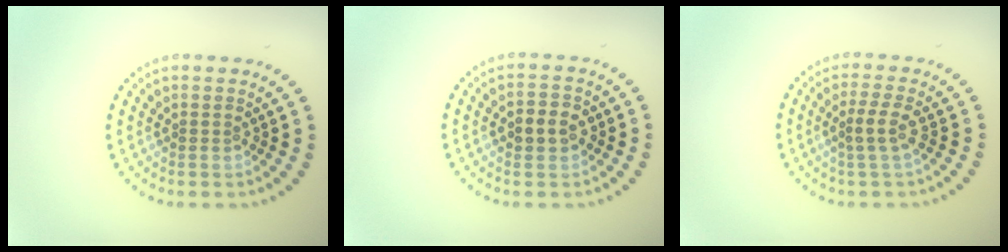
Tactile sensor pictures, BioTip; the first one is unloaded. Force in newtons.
{"total": 2.5, "press": 2.5, "slide": 0.5}
{"total": 1.7, "press": 1.5, "slide": 0.9}